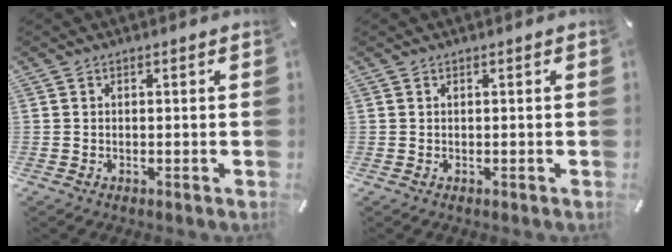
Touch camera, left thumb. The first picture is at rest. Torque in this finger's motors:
{"motor_torque": [-0.01, -0.01, 0.00, 0.00, 0.00]}